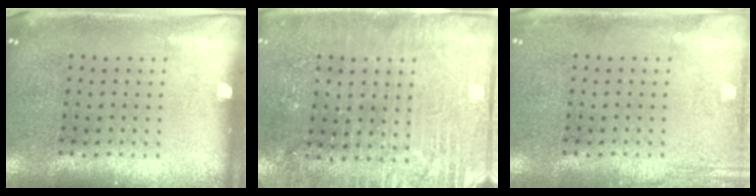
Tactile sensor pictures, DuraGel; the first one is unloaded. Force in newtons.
{"total": 3.0, "press": 2.9, "slide": 0.5}
{"total": 1.8, "press": 1.8, "slide": 0.2}